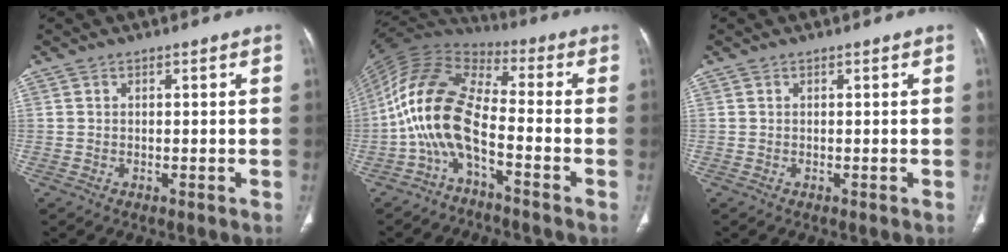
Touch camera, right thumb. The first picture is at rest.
{"total": 13.1, "force": [-4.5, 5.0, 11.2], "torque": [-0.235, 0.067, -0.102]}
{"total": 0.0}